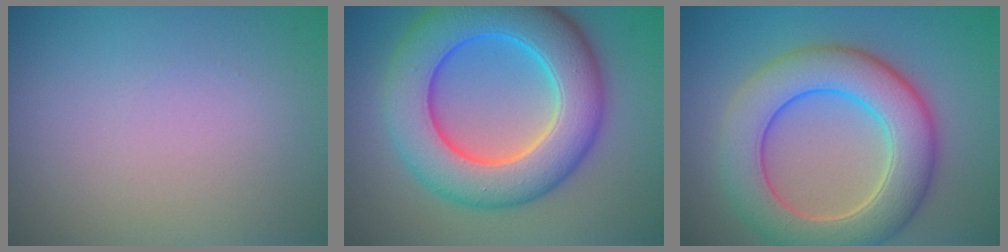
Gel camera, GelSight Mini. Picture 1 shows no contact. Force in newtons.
{"total": 10.8, "press": 10.7, "slide": 0.4}
{"total": 8.6, "press": 8.6, "slide": 0.5}